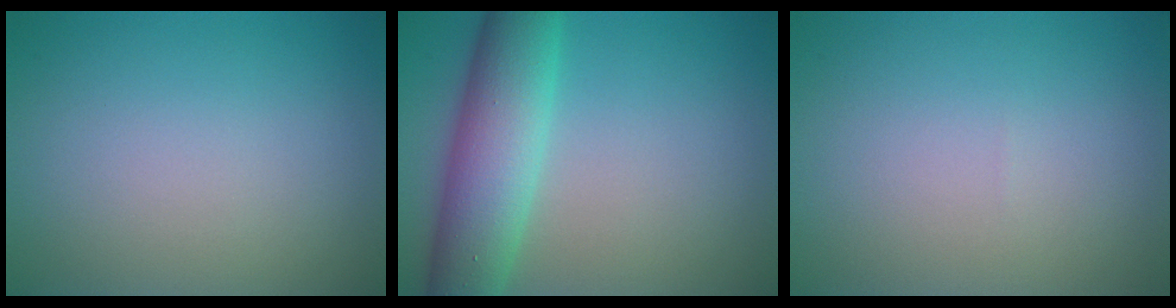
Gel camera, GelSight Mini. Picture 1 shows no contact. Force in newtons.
{"total": 7.5, "press": 7.5, "slide": 0.1}
{"total": 0.0}